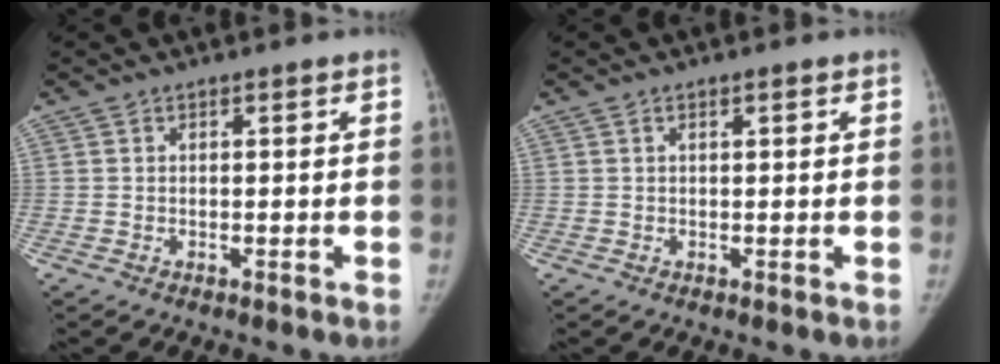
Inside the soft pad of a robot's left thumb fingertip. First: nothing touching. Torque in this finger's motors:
{"motor_torque": [-0.67, 0.00, -0.37, 0.35, 0.00]}